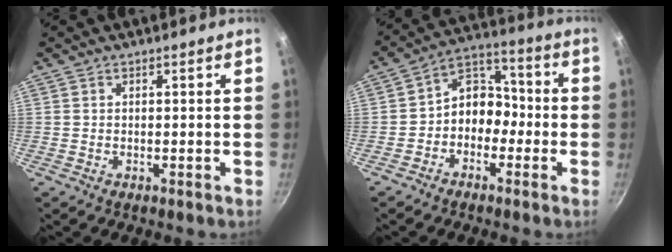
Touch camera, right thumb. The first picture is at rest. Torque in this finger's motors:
{"motor_torque": [-0.09, 0.19, 0.01, -0.19, 0.07]}